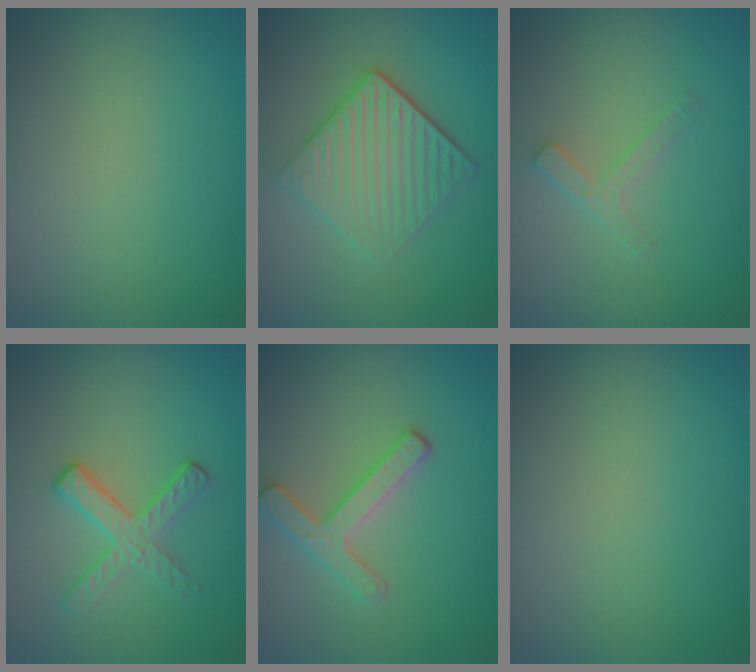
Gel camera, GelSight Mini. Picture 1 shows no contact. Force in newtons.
{"total": 4.8, "press": 3.6, "slide": 3.2}
{"total": 1.7, "press": 1.7, "slide": 0.3}
{"total": 2.9, "press": 2.6, "slide": 1.3}
{"total": 2.8, "press": 2.7, "slide": 0.9}
{"total": 0.0}